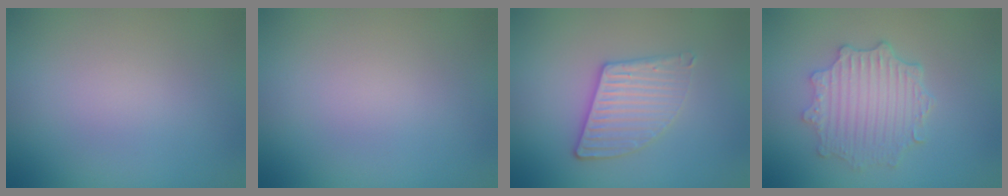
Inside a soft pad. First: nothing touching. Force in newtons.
{"total": 0.0}
{"total": 3.4, "press": 3.0, "slide": 1.5}
{"total": 4.6, "press": 3.7, "slide": 2.7}